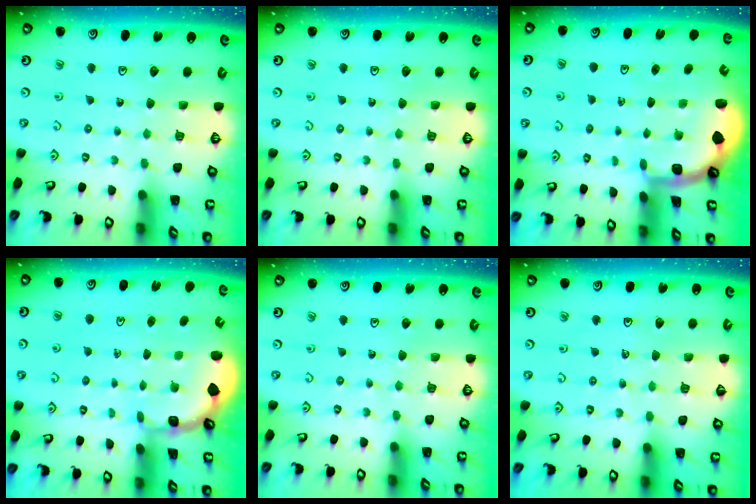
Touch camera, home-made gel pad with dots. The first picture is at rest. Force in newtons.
{"total": 0.0}
{"total": 1.5, "press": 1.5, "slide": 0.2}
{"total": 1.8, "press": 1.6, "slide": 0.8}
{"total": 0.0}
{"total": 3.8, "press": 3.7, "slide": 0.9}